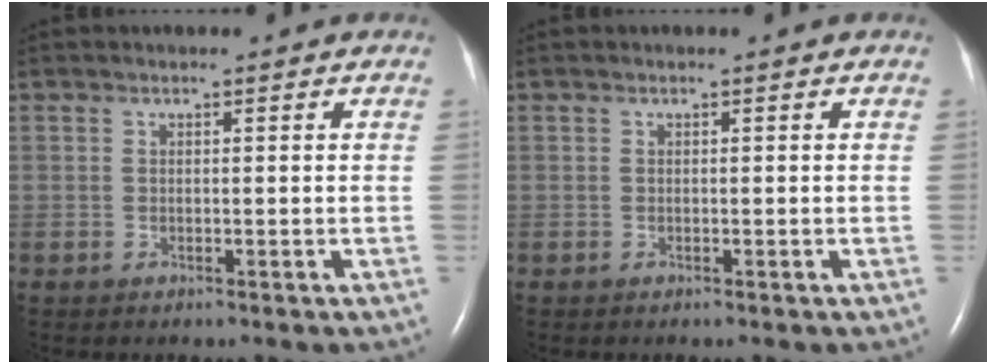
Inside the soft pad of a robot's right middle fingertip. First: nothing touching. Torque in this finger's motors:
{"motor_torque": [-0.07, 0.10, 0.01, 0.00]}